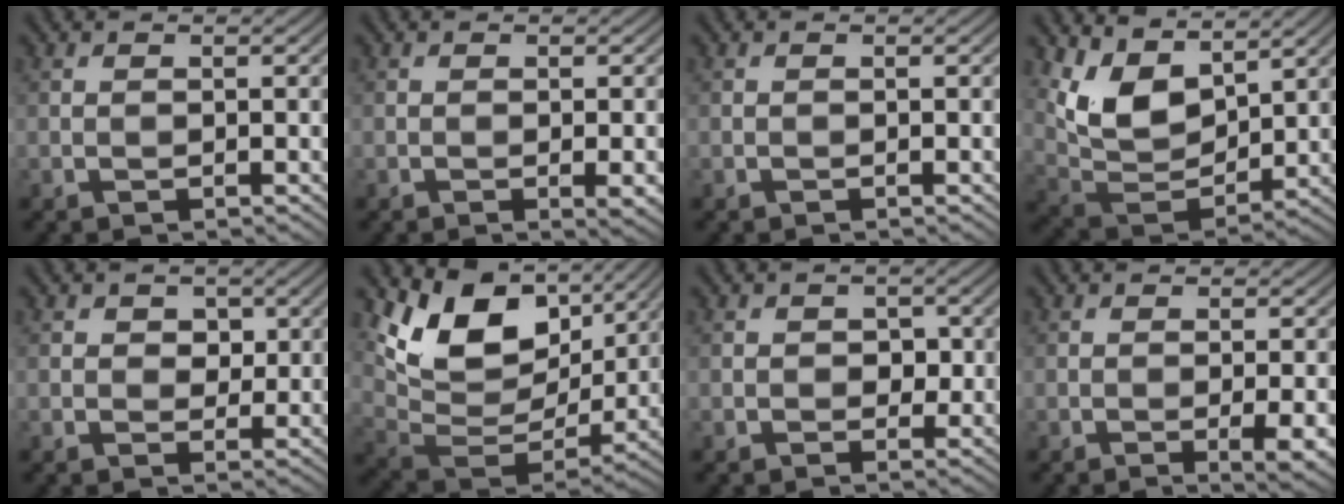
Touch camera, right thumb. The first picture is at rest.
{"total": 1.8, "force": [-0.5, 0.3, 1.7], "torque": [-0.029, -0.003, -0.007]}
{"total": 0.0}
{"total": 8.9, "force": [5.4, 4.5, 5.4], "torque": [-0.126, -0.007, 0.106]}
{"total": 2.4, "force": [0.8, 1.8, 1.2], "torque": [-0.024, -0.004, 0.008]}
{"total": 12.7, "force": [6.5, 7.7, 7.7], "torque": [-0.160, -0.001, 0.128]}
{"total": 1.9, "force": [0.0, 1.6, 1.1], "torque": [-0.019, -0.005, -0.004]}
{"total": 3.4, "force": [-0.9, 0.6, 3.2], "torque": [-0.053, -0.001, -0.013]}